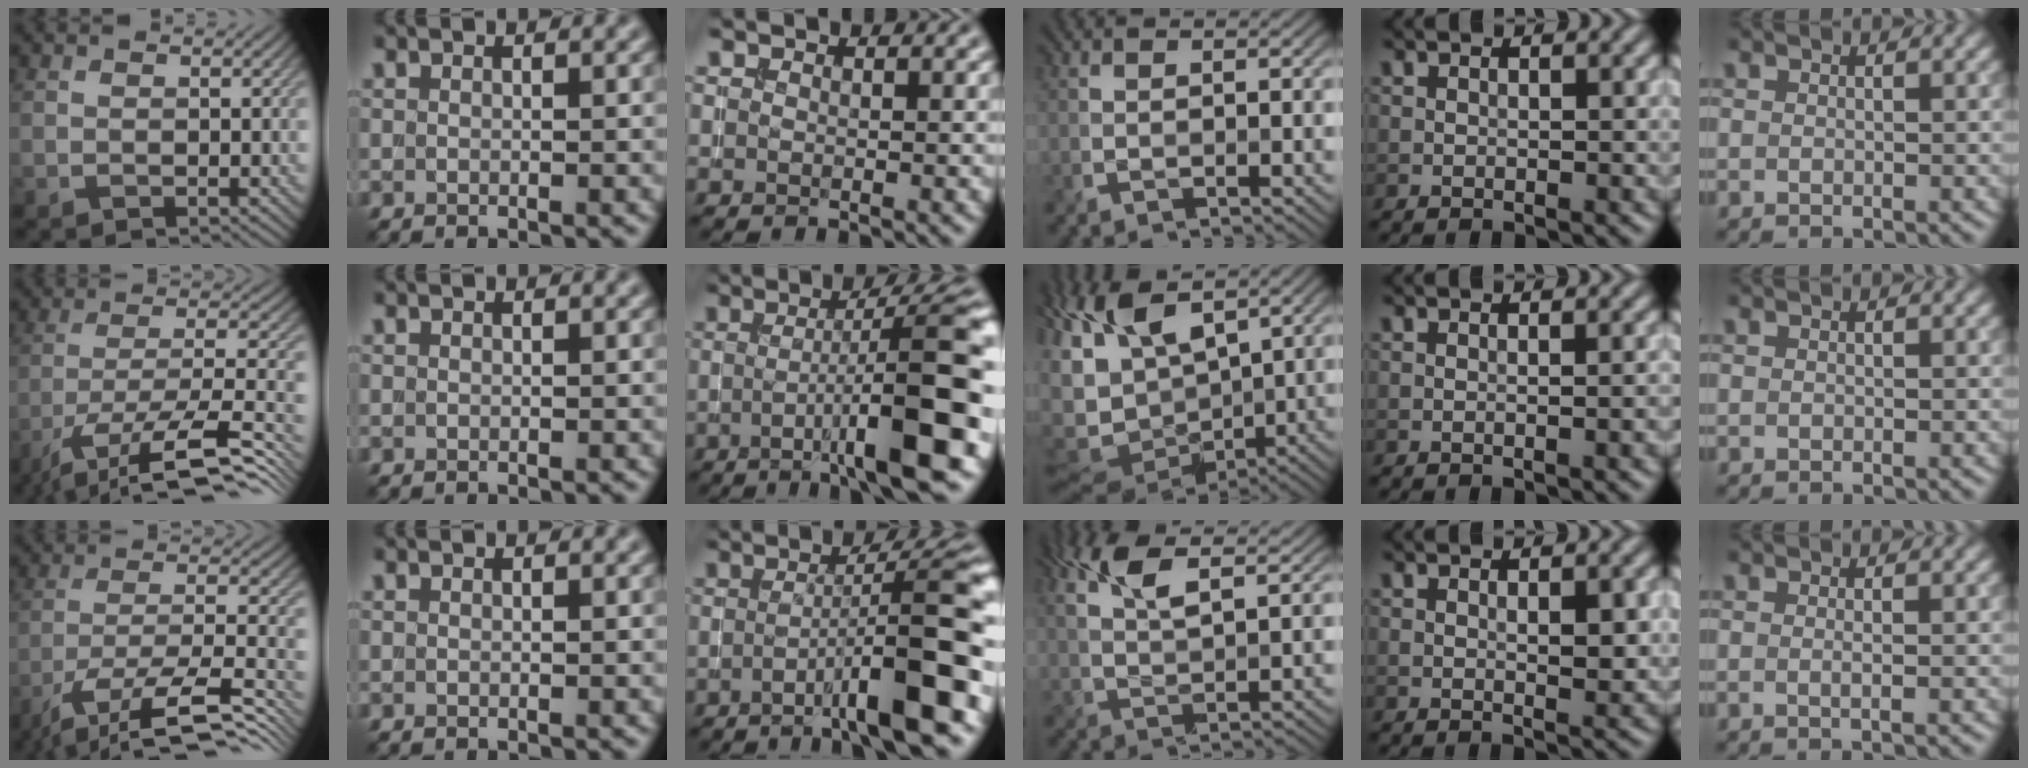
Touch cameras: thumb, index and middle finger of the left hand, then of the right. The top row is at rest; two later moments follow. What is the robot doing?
{"motion": "extract", "object": "backpack"}